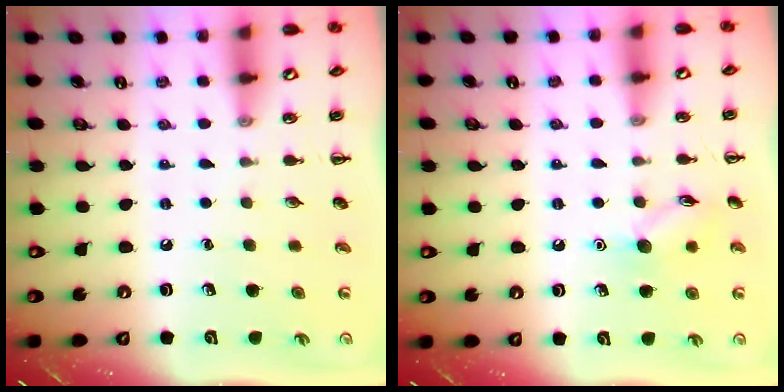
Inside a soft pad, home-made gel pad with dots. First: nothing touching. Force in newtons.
{"total": 8.2, "press": 8.2, "slide": 0.7}